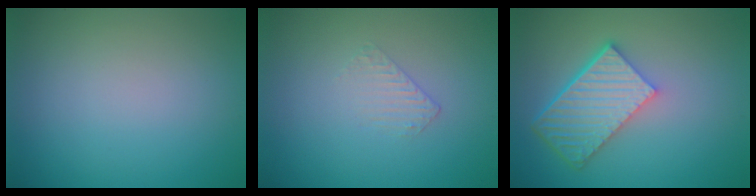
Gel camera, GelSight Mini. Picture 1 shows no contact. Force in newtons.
{"total": 0.9, "press": 0.2, "slide": 0.9}
{"total": 6.7, "press": 4.7, "slide": 4.8}